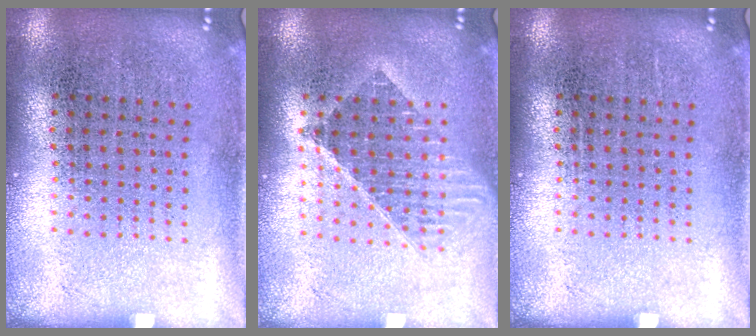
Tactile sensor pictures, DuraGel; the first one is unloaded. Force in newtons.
{"total": 1.5, "press": 1.3, "slide": 0.8}
{"total": 0.0}